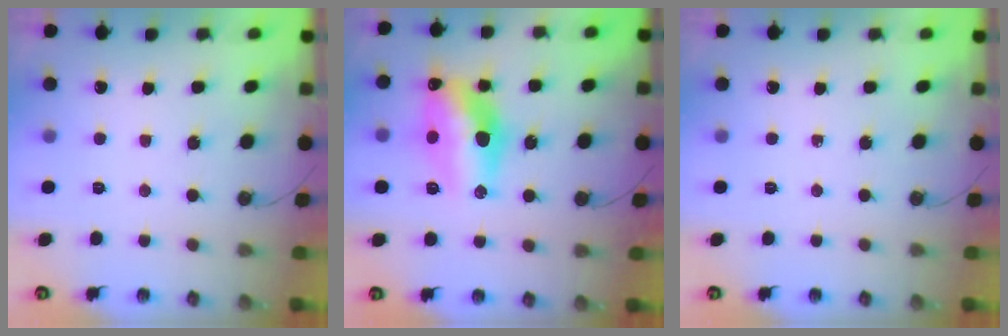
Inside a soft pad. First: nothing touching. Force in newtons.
{"total": 14.4, "press": 14.4, "slide": 1.3}
{"total": 0.0}